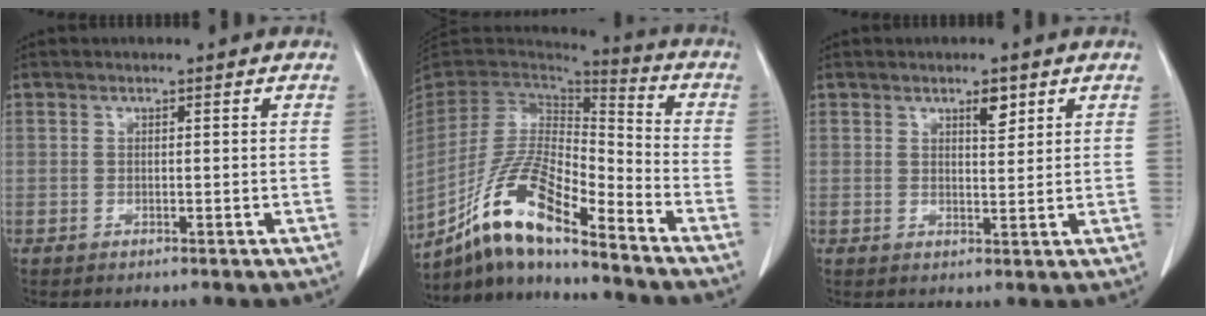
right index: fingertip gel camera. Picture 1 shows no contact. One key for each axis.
{"total": 15.6, "fx": -11.1, "fy": 2.9, "fz": 10.6, "tx": -0.203, "ty": 0.003, "tz": -0.204}
{"total": 2.7, "fx": 1.7, "fy": 0.9, "fz": 1.9, "tx": -0.032, "ty": -0.005, "tz": 0.027}